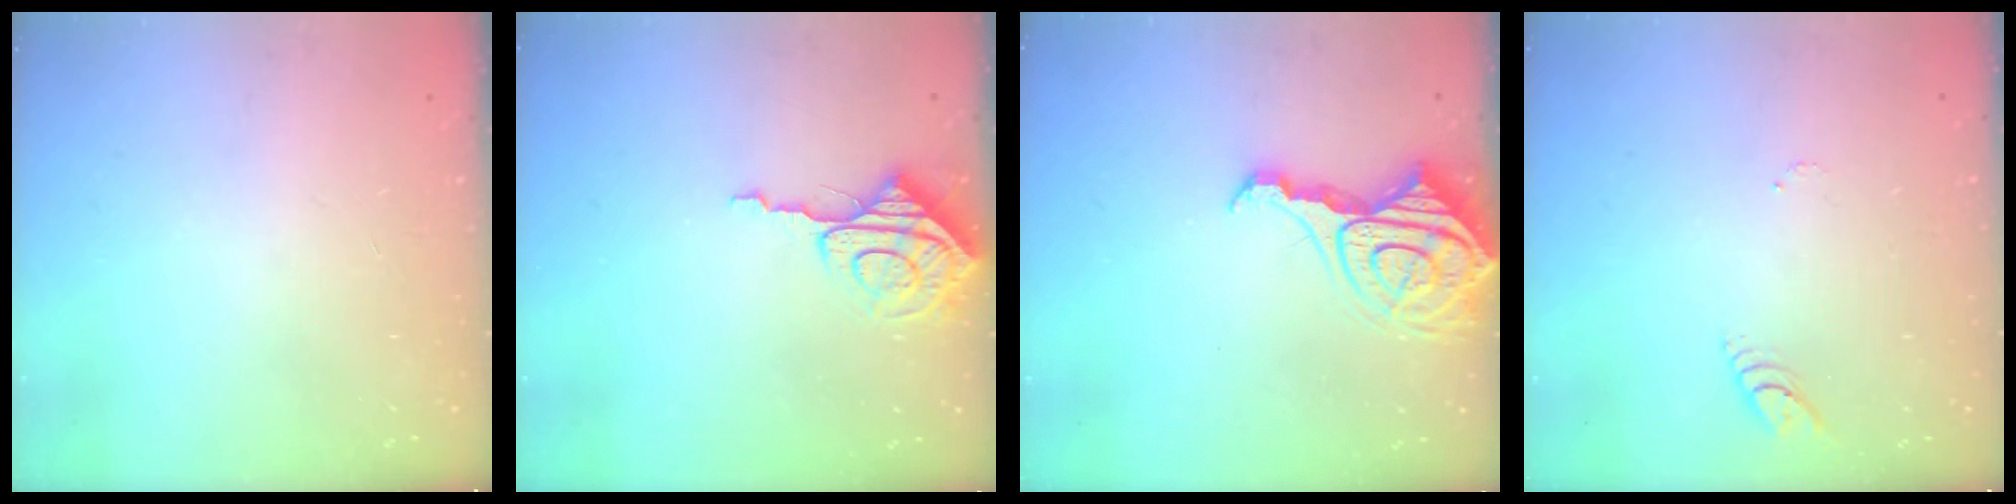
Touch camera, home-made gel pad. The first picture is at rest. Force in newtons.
{"total": 8.5, "press": 8.5, "slide": 0.5}
{"total": 14.6, "press": 14.5, "slide": 1.4}
{"total": 3.9, "press": 3.9, "slide": 0.3}